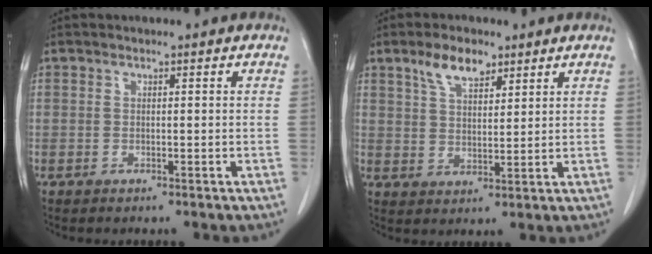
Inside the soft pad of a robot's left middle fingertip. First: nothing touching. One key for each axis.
{"total": 5.9, "fx": 3.9, "fy": 2.4, "fz": 3.7, "tx": -0.072, "ty": 0.007, "tz": 0.076}